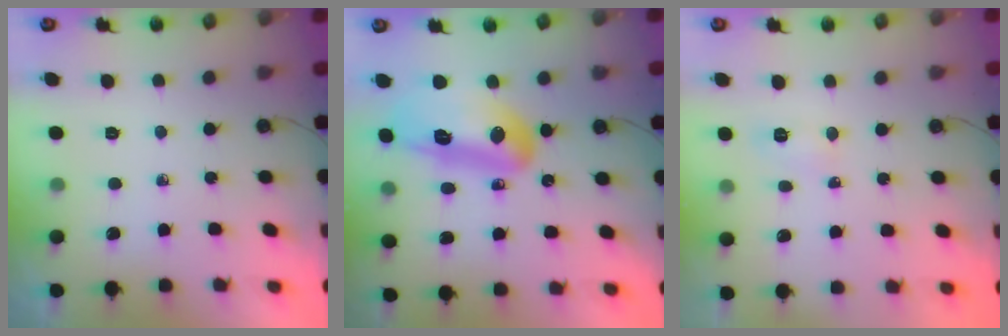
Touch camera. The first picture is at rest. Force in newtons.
{"total": 17.1, "press": 15.9, "slide": 6.4}
{"total": 5.3, "press": 5.2, "slide": 0.7}